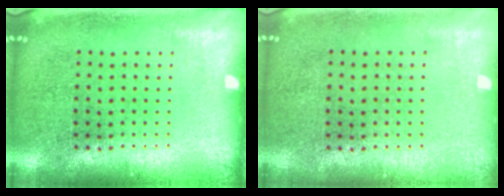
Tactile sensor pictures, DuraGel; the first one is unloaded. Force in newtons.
{"total": 0.0}